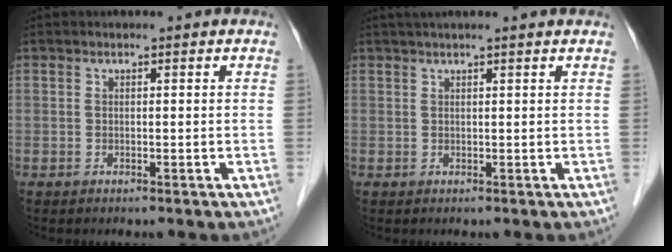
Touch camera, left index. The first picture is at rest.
{"total": 5.9, "force": [5.0, -0.5, 3.1], "torque": [-0.040, 0.032, 0.062]}